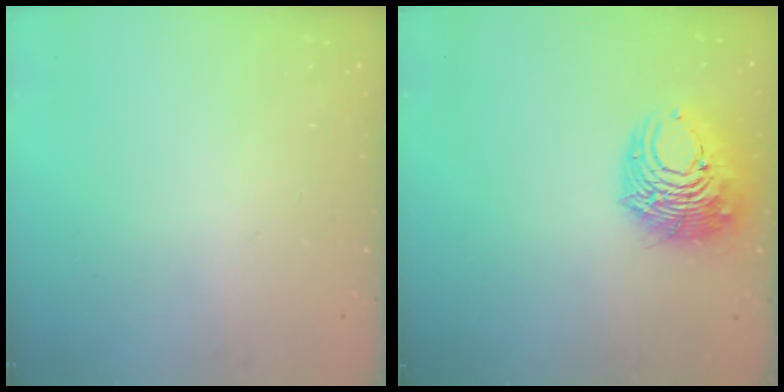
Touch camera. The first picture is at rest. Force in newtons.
{"total": 11.6, "press": 11.5, "slide": 1.4}